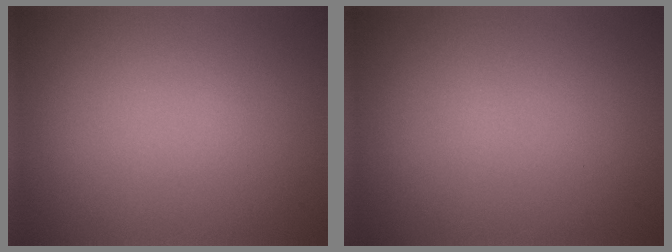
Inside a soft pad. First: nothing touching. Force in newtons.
{"total": 0.0}